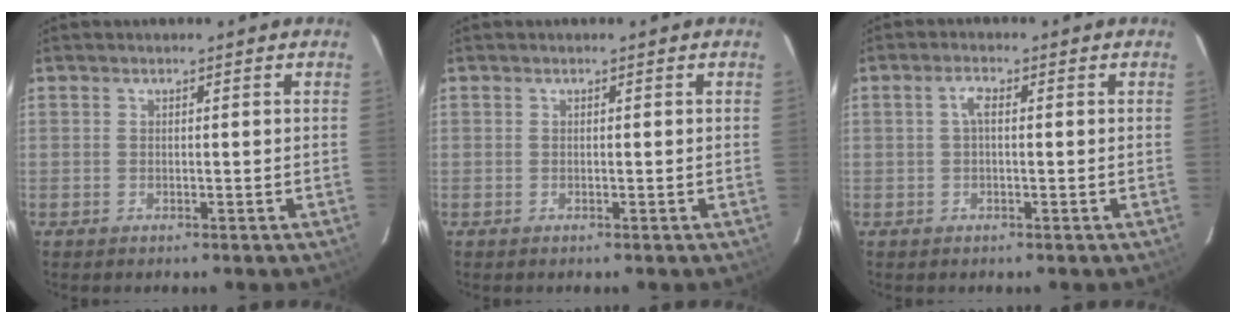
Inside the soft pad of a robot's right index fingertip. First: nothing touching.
{"total": 0.0}
{"total": 2.0, "force": [0.1, 0.7, 1.8], "torque": [-0.039, 0.008, 0.002]}